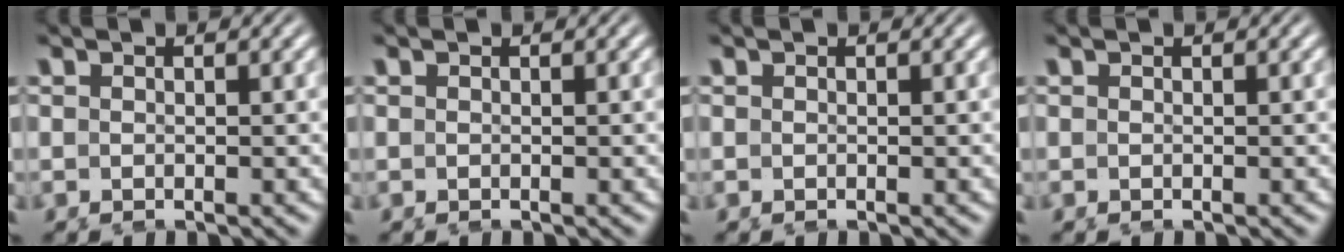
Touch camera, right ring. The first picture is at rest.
{"total": 0.0}
{"total": 0.0}
{"total": 0.0}